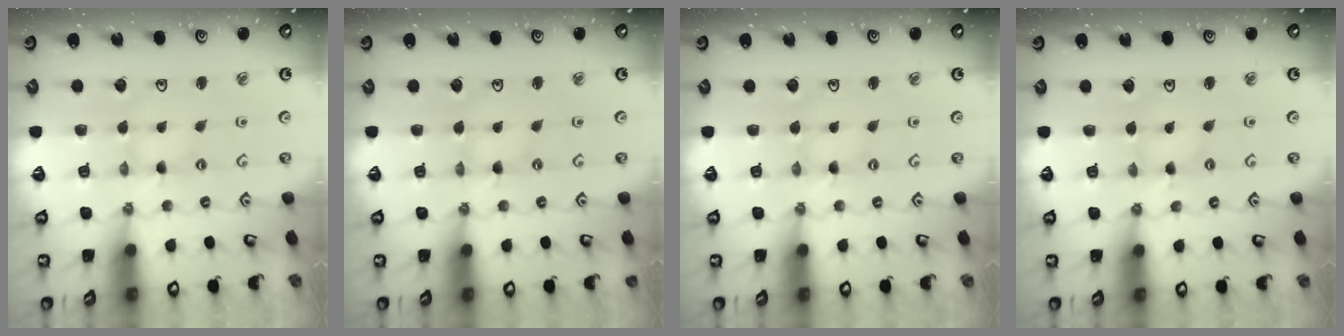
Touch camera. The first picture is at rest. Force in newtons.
{"total": 0.0}
{"total": 0.0}
{"total": 0.0}